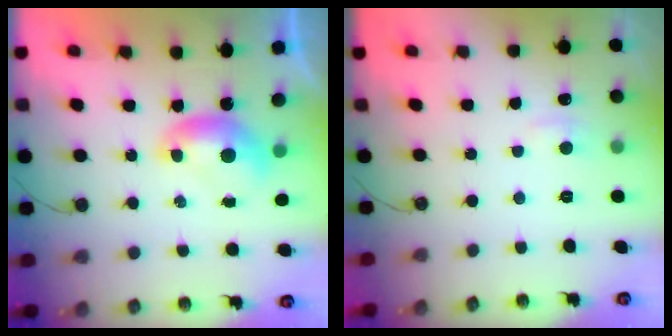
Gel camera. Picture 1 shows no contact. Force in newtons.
{"total": 3.0, "press": 3.0, "slide": 0.4}